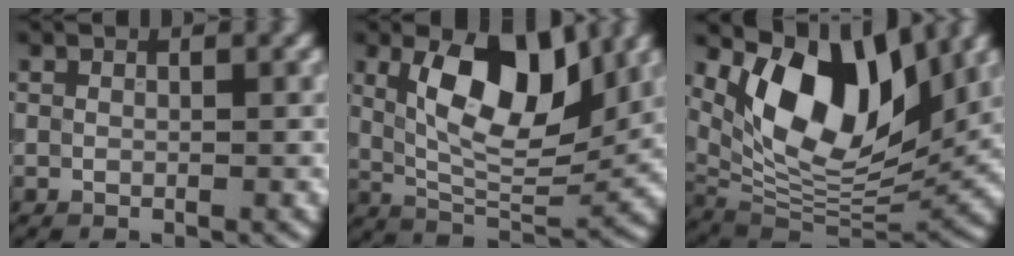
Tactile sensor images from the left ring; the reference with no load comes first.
{"total": 10.0, "force": [2.9, 4.5, 8.4], "torque": [-0.140, 0.000, 0.045]}
{"total": 12.6, "force": [5.3, 6.4, 9.5], "torque": [-0.158, -0.004, 0.097]}